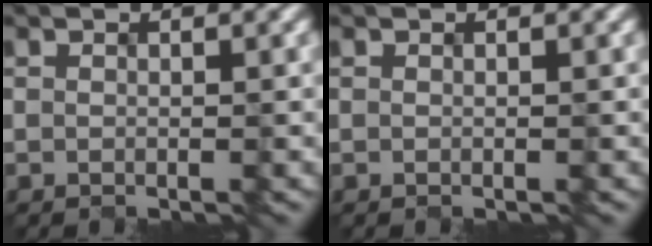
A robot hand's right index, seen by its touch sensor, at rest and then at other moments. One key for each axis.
{"total": 0.0}